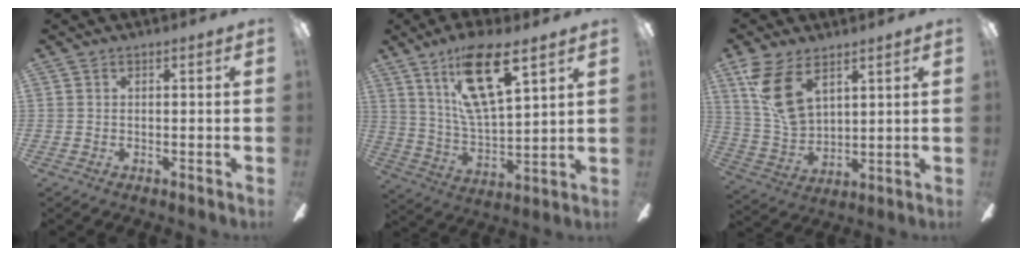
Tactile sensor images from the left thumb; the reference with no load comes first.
{"total": 17.9, "force": [10.8, 5.9, 12.9], "torque": [-0.228, -0.040, 0.181]}
{"total": 13.5, "force": [7.7, 7.6, 8.2], "torque": [-0.180, -0.018, 0.148]}